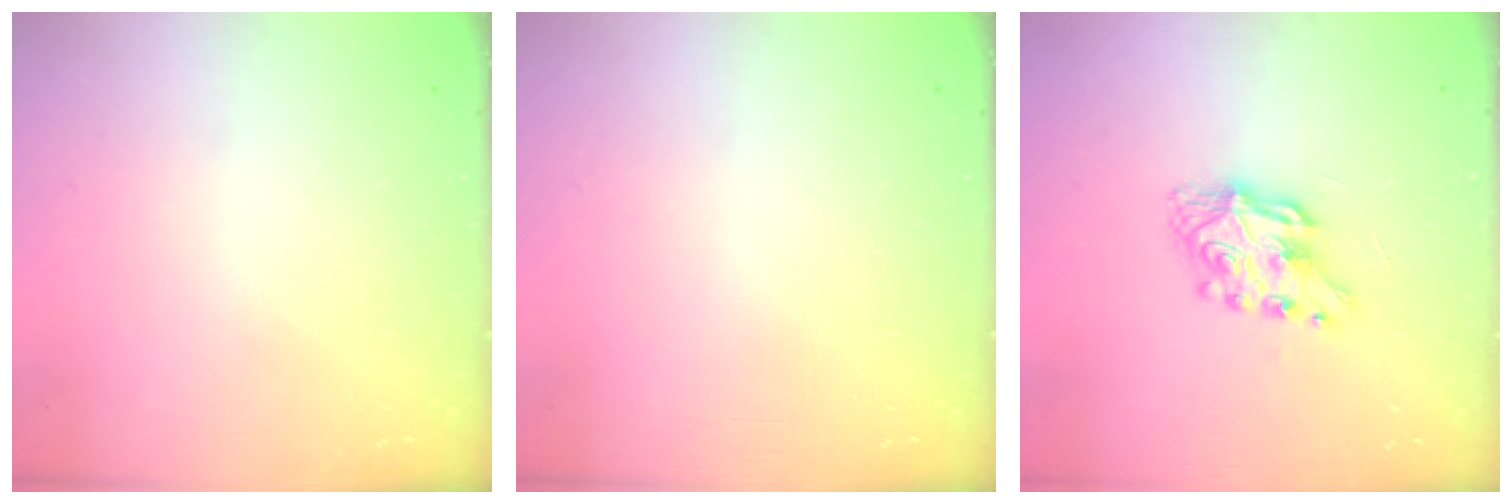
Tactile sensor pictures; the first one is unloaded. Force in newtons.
{"total": 0.0}
{"total": 7.9, "press": 7.9, "slide": 0.3}